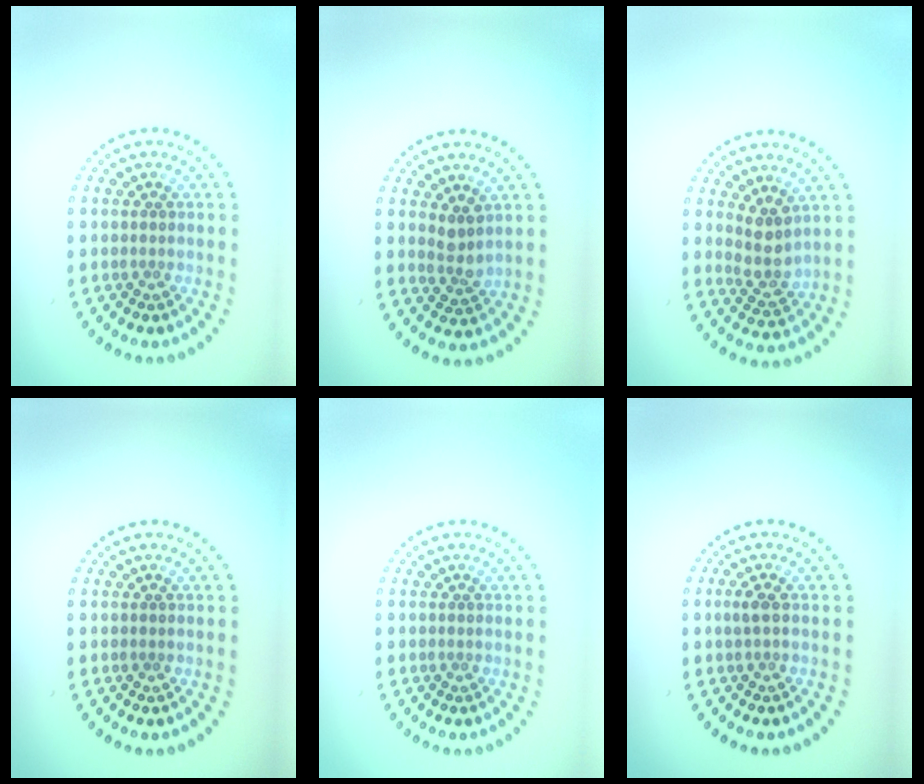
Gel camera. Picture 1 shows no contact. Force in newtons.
{"total": 1.9, "press": 1.5, "slide": 1.2}
{"total": 2.7, "press": 2.2, "slide": 1.5}
{"total": 0.0}
{"total": 0.0}
{"total": 1.0, "press": 1.0, "slide": 0.3}